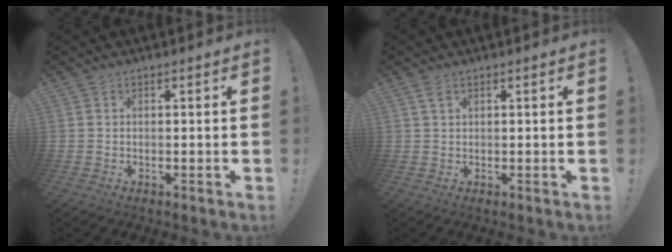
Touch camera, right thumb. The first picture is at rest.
{"total": 1.8, "force": [1.1, 0.6, 1.2], "torque": [-0.024, 0.000, 0.019]}